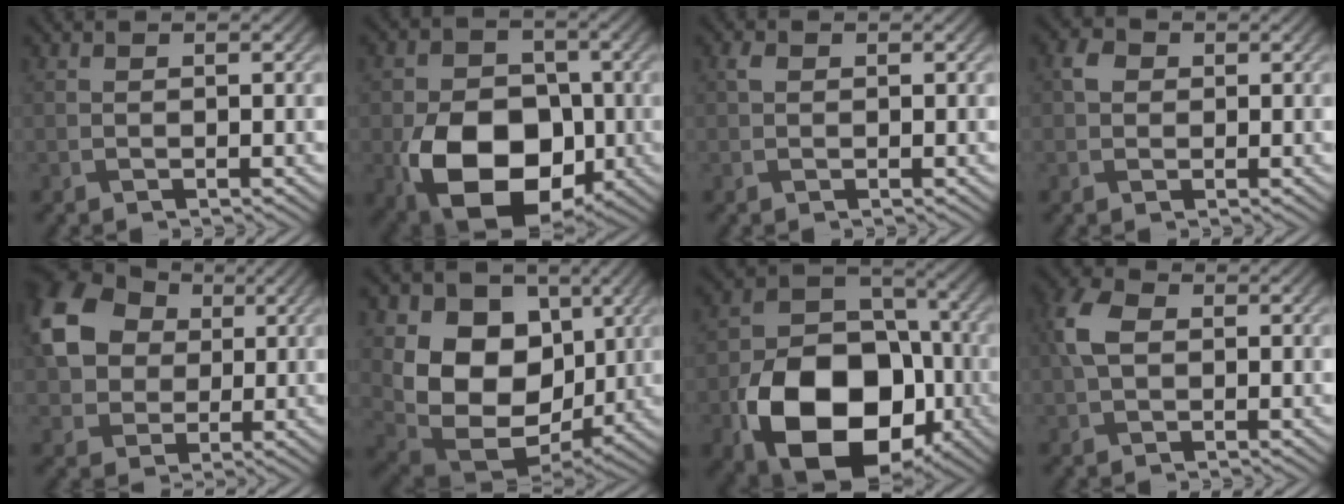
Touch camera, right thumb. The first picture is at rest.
{"total": 14.9, "force": [-4.4, 10.4, 9.7], "torque": [-0.169, -0.041, -0.080]}
{"total": 1.1, "force": [0.3, 0.8, 0.7], "torque": [-0.016, 0.002, 0.003]}
{"total": 2.1, "force": [0.3, 1.9, 1.0], "torque": [-0.020, 0.002, -0.001]}
{"total": 11.9, "force": [2.6, 9.3, 6.9], "torque": [-0.172, 0.012, 0.040]}
{"total": 14.9, "force": [2.5, 11.3, 9.3], "torque": [-0.186, -0.012, 0.052]}
{"total": 17.9, "force": [-6.7, 12.4, 11.1], "torque": [-0.184, -0.057, -0.108]}
{"total": 4.7, "force": [0.6, 3.1, 3.4], "torque": [-0.087, 0.009, 0.004]}